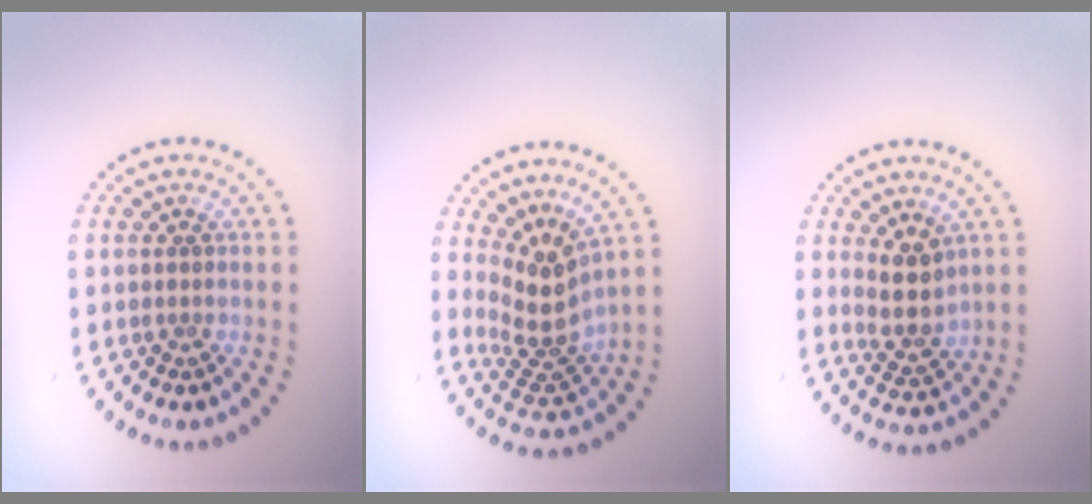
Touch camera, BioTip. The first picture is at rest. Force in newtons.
{"total": 3.9, "press": 2.7, "slide": 2.8}
{"total": 2.8, "press": 2.4, "slide": 1.5}